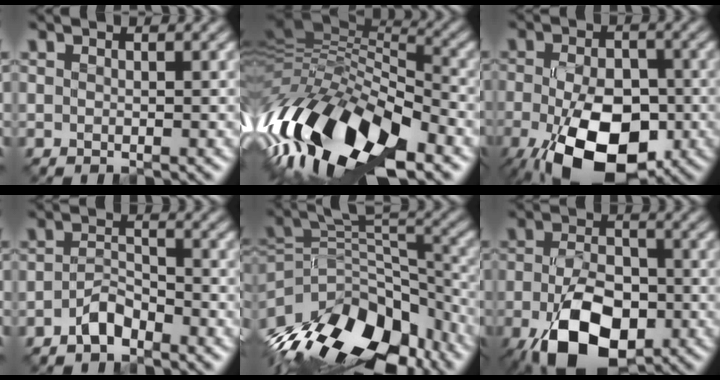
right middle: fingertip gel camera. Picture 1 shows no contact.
{"total": 16.0, "force": [-6.6, 6.8, 12.9], "torque": [-0.260, 0.020, -0.135]}
{"total": 12.0, "force": [-5.1, 6.3, 8.8], "torque": [-0.161, -0.033, -0.082]}
{"total": 2.2, "force": [-1.7, 0.9, 0.9], "torque": [-0.021, 0.007, -0.035]}
{"total": 15.5, "force": [-10.3, 7.9, 8.4], "torque": [-0.197, 0.003, -0.162]}
{"total": 10.0, "force": [-4.8, 5.4, 6.8], "torque": [-0.153, -0.025, -0.081]}